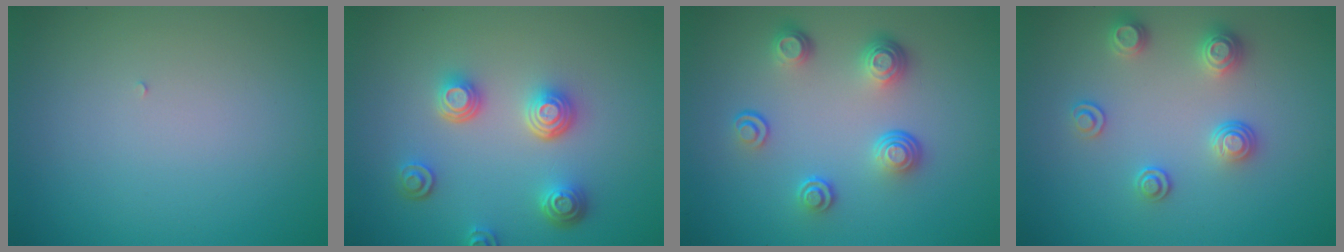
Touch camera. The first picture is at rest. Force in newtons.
{"total": 3.9, "press": 3.3, "slide": 2.2}
{"total": 3.9, "press": 2.9, "slide": 2.6}
{"total": 2.6, "press": 2.6, "slide": 0.6}